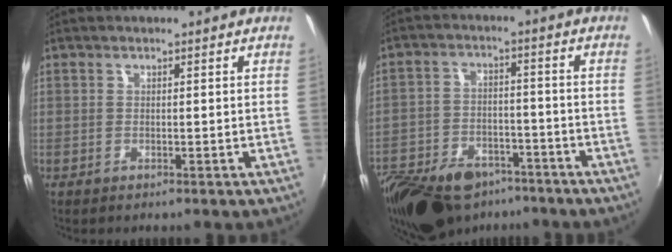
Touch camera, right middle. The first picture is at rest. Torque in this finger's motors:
{"motor_torque": [0.73, -1.41, 0.15, 0.03]}